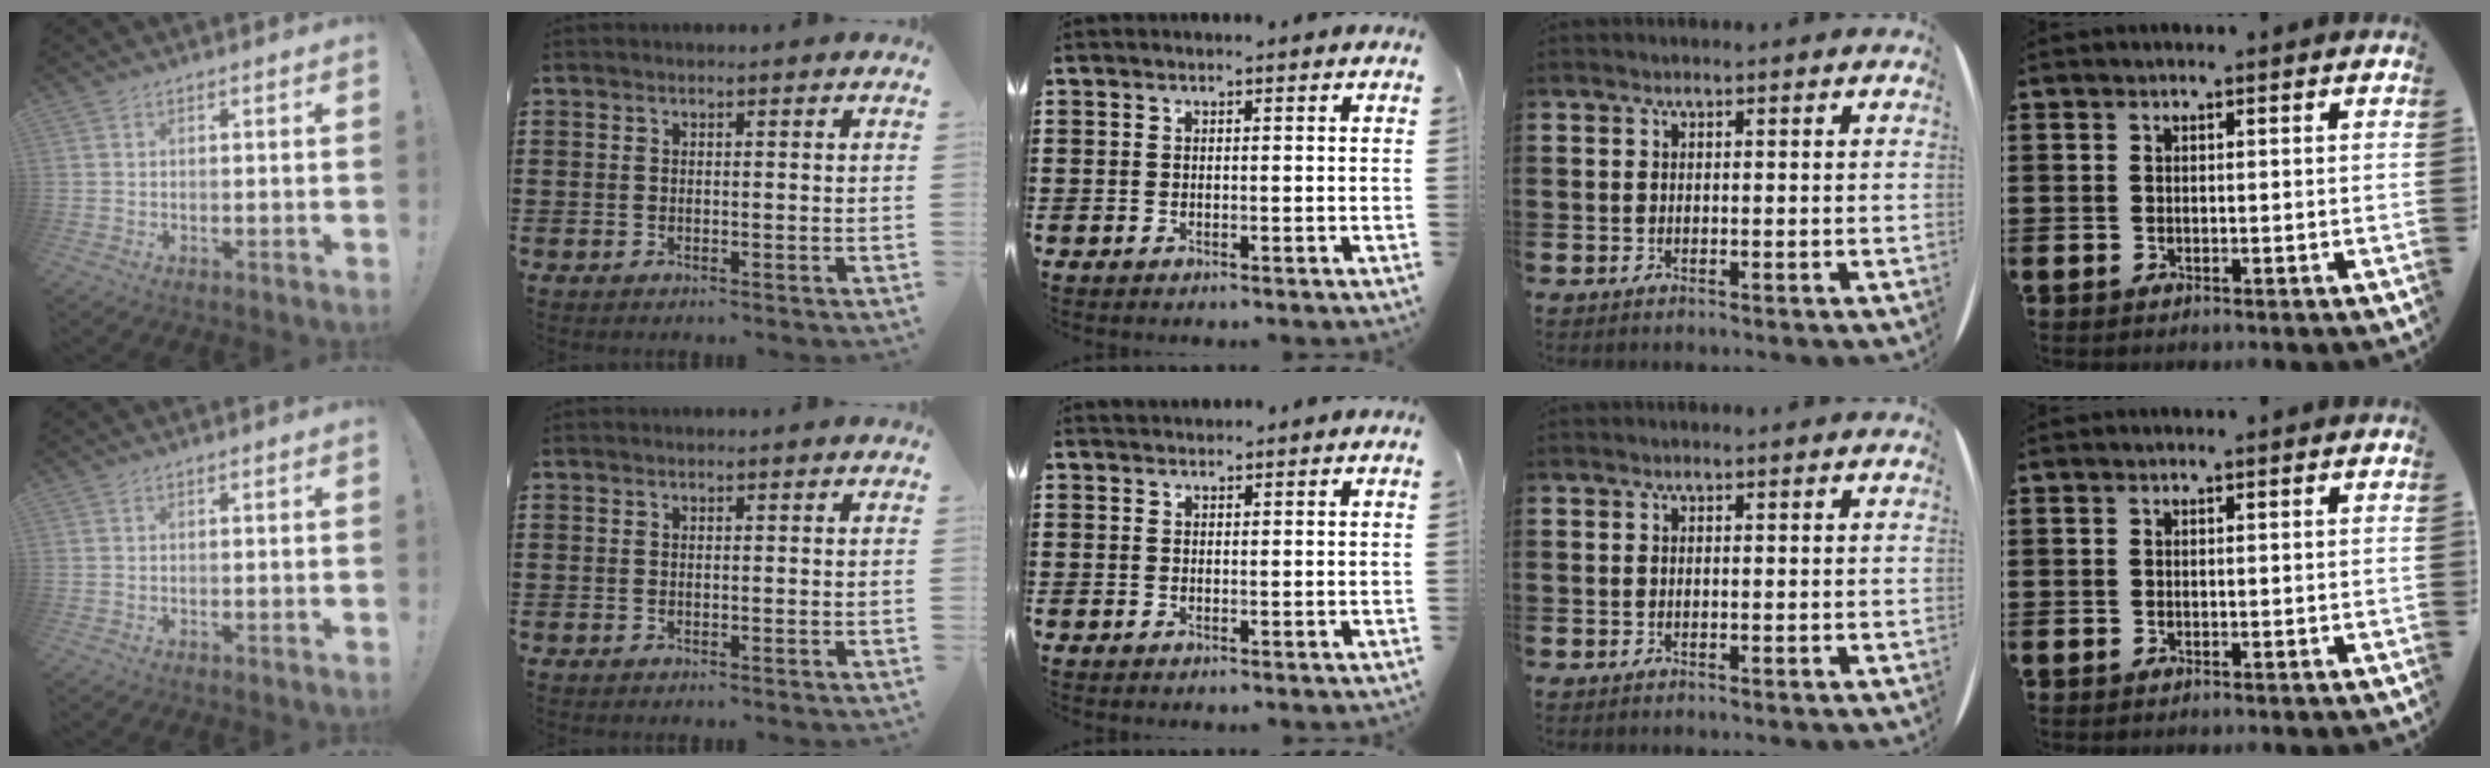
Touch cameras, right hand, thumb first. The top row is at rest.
{"middle": {"total": 1.2, "force": [1.1, 0.4, -0.1], "torque": [-0.001, 0.002, 0.022]}}